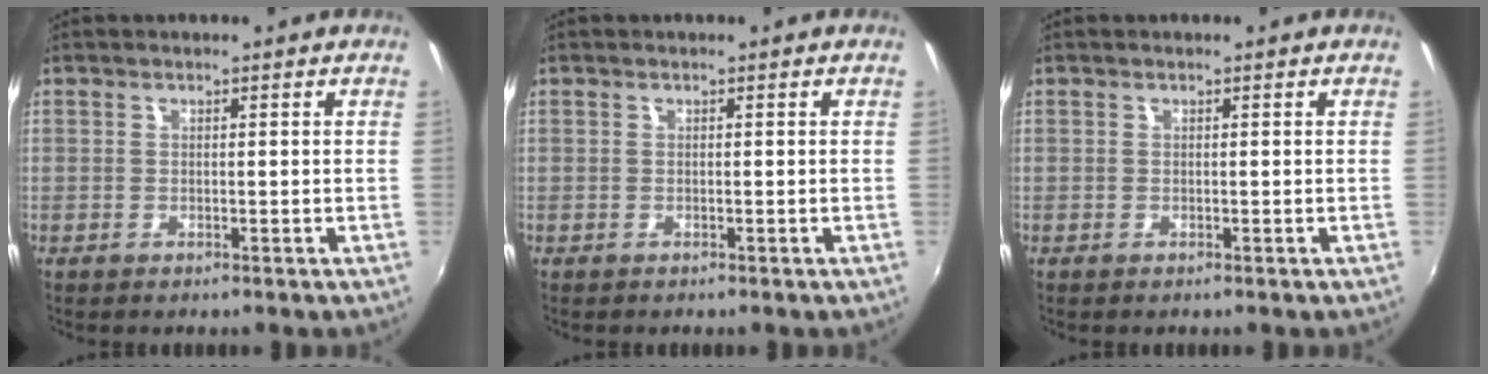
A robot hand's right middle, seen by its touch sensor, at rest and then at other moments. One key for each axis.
{"total": 0.0}
{"total": 0.0}